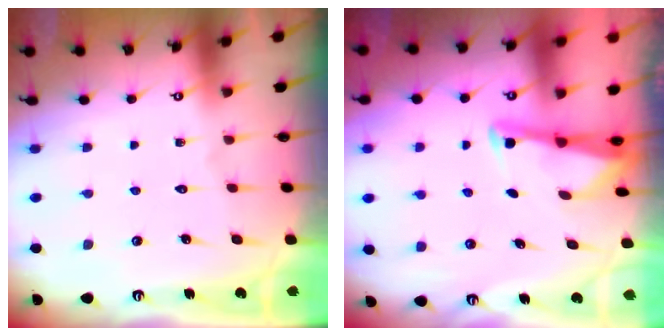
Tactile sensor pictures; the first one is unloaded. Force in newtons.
{"total": 2.9, "press": 2.9, "slide": 0.2}